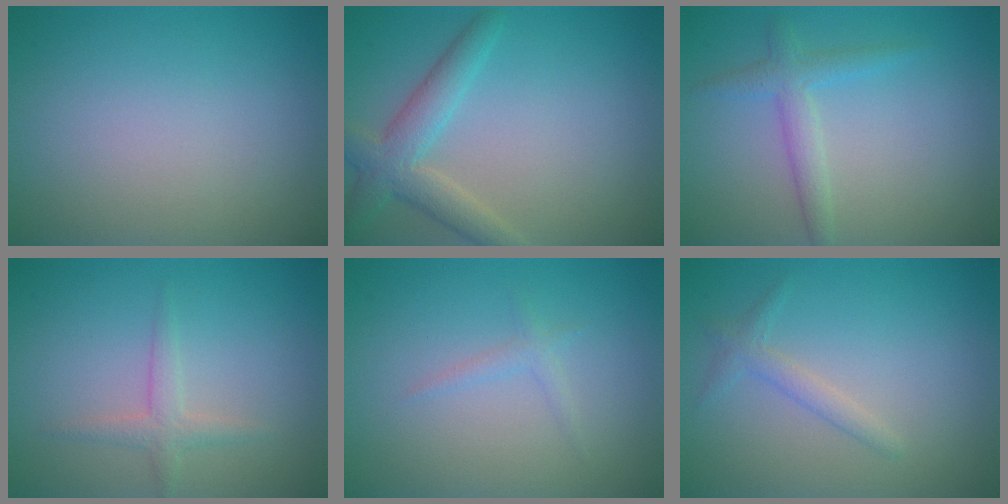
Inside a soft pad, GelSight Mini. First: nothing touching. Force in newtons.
{"total": 3.8, "press": 3.8, "slide": 0.3}
{"total": 2.3, "press": 2.3, "slide": 0.1}
{"total": 1.7, "press": 1.7, "slide": 0.0}
{"total": 0.9, "press": 0.9, "slide": 0.1}
{"total": 1.4, "press": 1.4, "slide": 0.1}